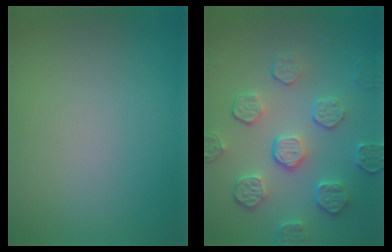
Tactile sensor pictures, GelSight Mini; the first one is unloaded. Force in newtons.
{"total": 5.6, "press": 4.2, "slide": 3.7}